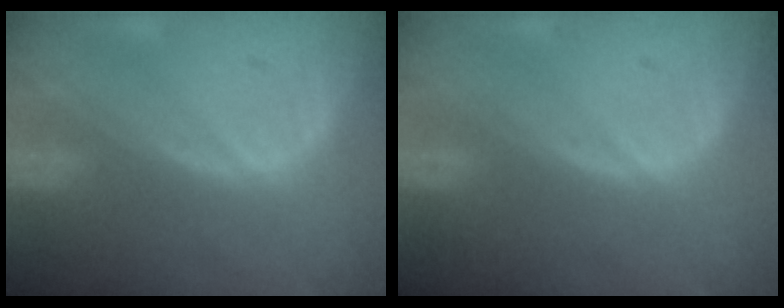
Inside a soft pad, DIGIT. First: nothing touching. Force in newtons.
{"total": 0.0}